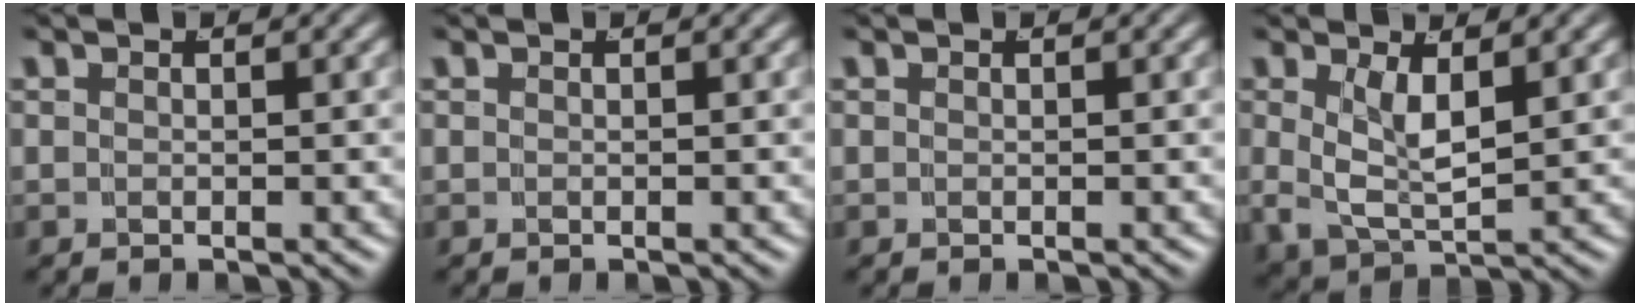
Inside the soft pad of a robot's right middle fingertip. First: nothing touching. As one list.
[{"total": 0.0}, {"total": 0.0}, {"total": 4.7, "force": [0.7, 2.8, 3.7], "torque": [-0.086, -0.020, 0.024]}]